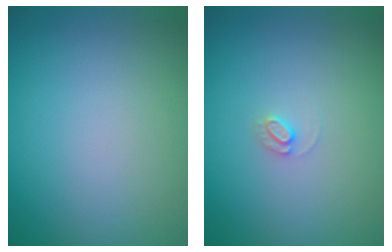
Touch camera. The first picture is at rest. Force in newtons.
{"total": 0.9, "press": 0.9, "slide": 0.1}